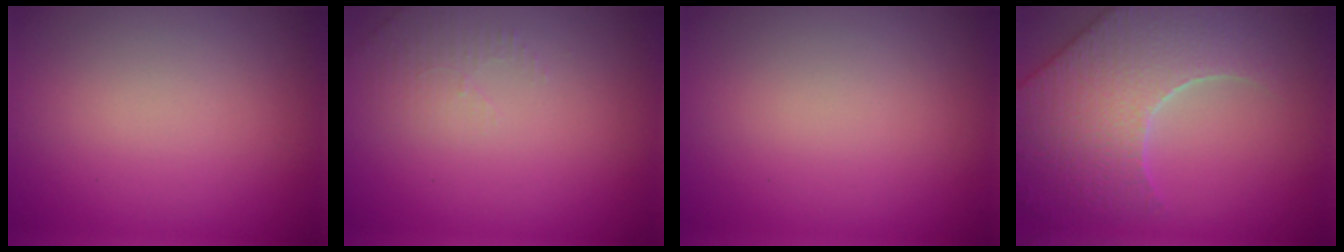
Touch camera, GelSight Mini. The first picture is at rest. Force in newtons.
{"total": 1.5, "press": 1.5, "slide": 0.4}
{"total": 0.0}
{"total": 7.8, "press": 6.2, "slide": 4.8}